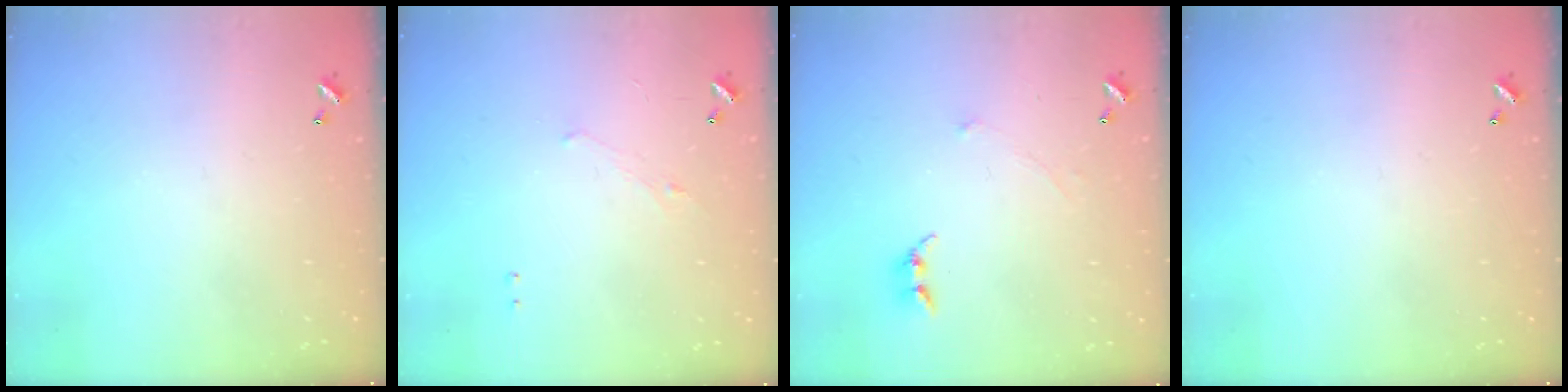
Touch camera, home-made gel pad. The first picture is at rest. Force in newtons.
{"total": 1.3, "press": 1.2, "slide": 0.6}
{"total": 0.7, "press": 0.6, "slide": 0.4}
{"total": 0.0}